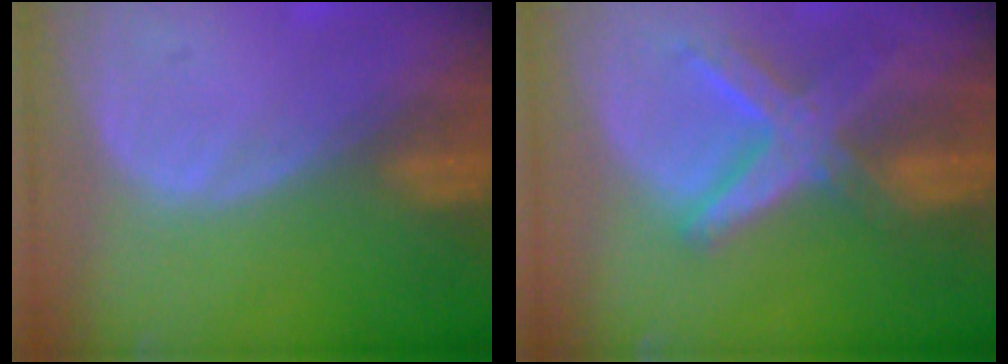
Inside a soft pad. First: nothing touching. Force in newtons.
{"total": 8.2, "press": 7.0, "slide": 4.3}